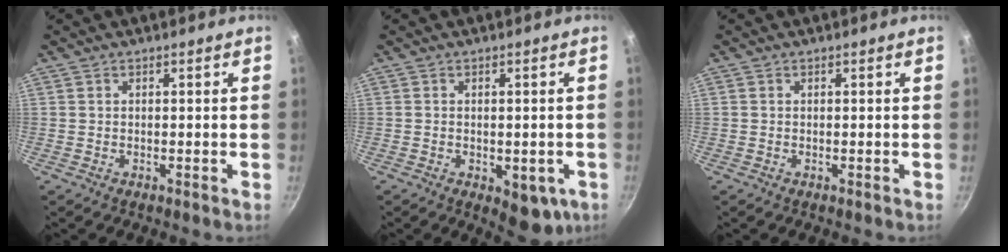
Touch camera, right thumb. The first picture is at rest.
{"total": 6.9, "force": [-2.4, 3.8, 5.3], "torque": [-0.042, 0.006, -0.021]}
{"total": 0.0}